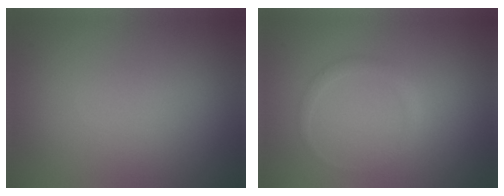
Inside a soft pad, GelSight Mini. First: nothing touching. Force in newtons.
{"total": 1.1, "press": 1.1, "slide": 0.1}